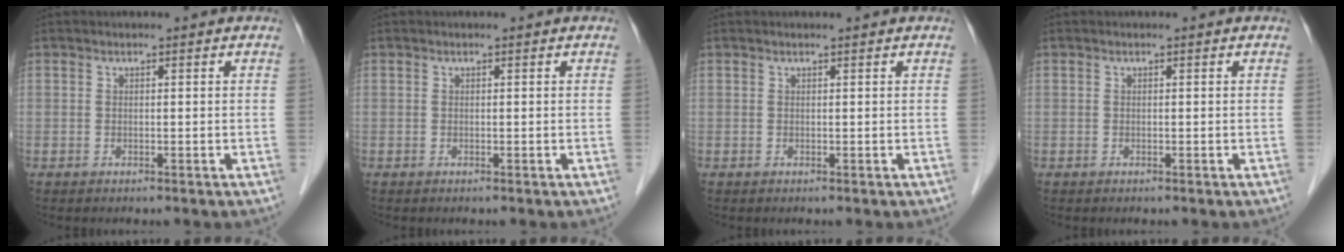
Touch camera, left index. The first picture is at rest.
{"total": 0.0}
{"total": 0.7, "force": [0.7, -0.1, 0.2], "torque": [-0.007, 0.006, 0.013]}
{"total": 0.0}